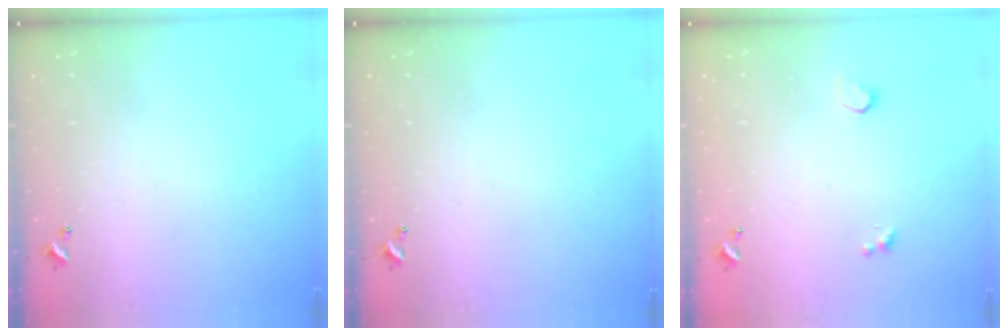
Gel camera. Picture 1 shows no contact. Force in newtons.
{"total": 0.0}
{"total": 1.0, "press": 0.7, "slide": 0.7}